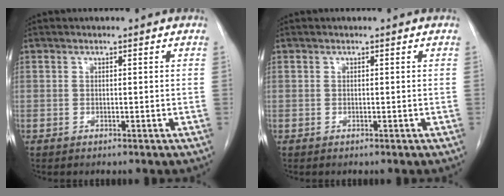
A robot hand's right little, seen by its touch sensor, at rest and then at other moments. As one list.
[{"total": 0.0}]